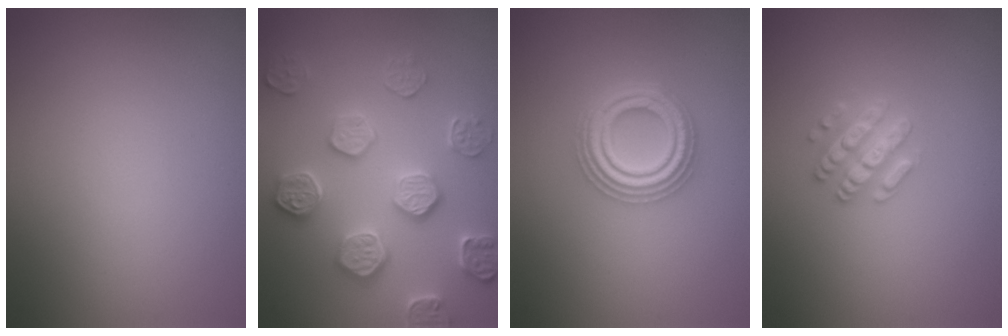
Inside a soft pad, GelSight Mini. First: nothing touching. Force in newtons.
{"total": 4.8, "press": 4.5, "slide": 1.5}
{"total": 4.4, "press": 4.4, "slide": 0.7}
{"total": 2.6, "press": 2.6, "slide": 0.3}